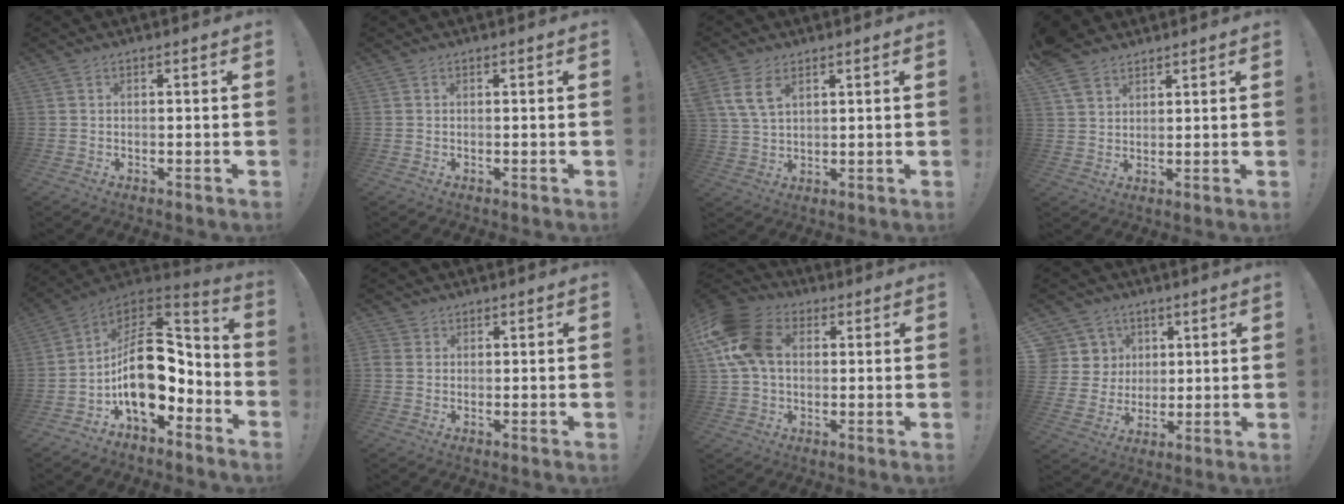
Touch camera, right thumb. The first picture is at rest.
{"total": 0.0}
{"total": 8.0, "force": [4.1, 4.6, 5.1], "torque": [-0.097, -0.007, 0.081]}
{"total": 6.7, "force": [4.9, 4.0, 2.2], "torque": [-0.033, -0.024, 0.097]}
{"total": 20.1, "force": [-1.7, 12.6, 15.6], "torque": [-0.259, 0.011, -0.018]}
{"total": 2.4, "force": [1.0, 2.1, 0.6], "torque": [-0.009, 0.000, 0.019]}
{"total": 16.2, "force": [3.8, 11.7, 10.5], "torque": [-0.199, 0.005, 0.075]}
{"total": 9.8, "force": [3.4, 8.9, 2.3], "torque": [-0.035, -0.018, 0.076]}